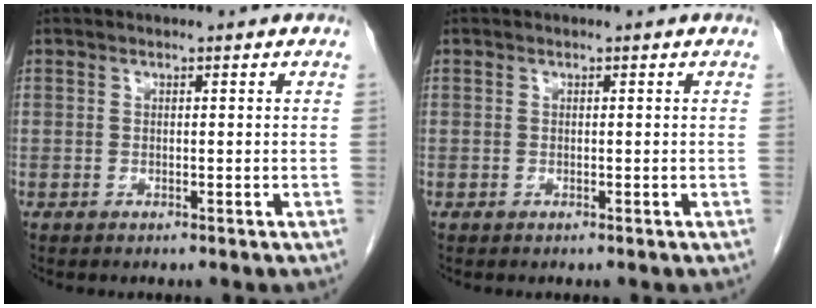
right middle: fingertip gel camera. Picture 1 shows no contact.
{"total": 0.0}